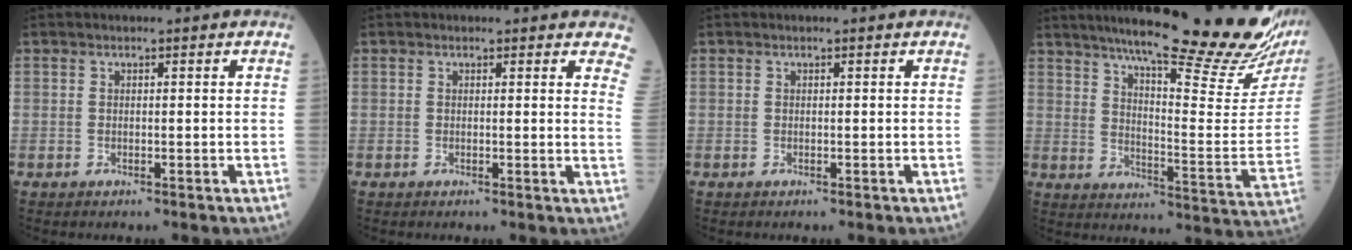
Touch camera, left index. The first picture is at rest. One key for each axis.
{"total": 8.4, "fx": 7.7, "fy": 2.3, "fz": 2.5, "tx": 0.002, "ty": -0.025, "tz": 0.056}
{"total": 0.0}
{"total": 28.3, "fx": 23.0, "fy": 1.5, "fz": 16.5, "tx": -0.238, "ty": -0.070, "tz": 0.297}